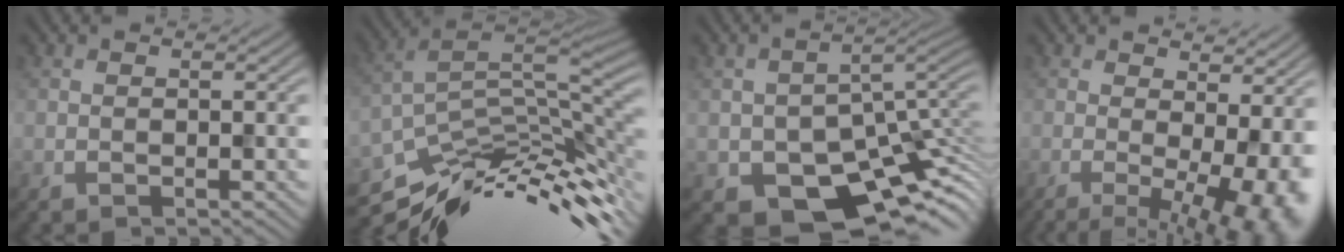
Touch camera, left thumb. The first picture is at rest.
{"total": 11.1, "force": [-7.4, 3.6, 7.5], "torque": [-0.131, -0.002, -0.120]}
{"total": 10.7, "force": [-4.5, 6.9, 6.8], "torque": [-0.105, -0.032, -0.063]}
{"total": 9.5, "force": [-1.6, 3.4, 8.8], "torque": [-0.120, -0.009, -0.006]}